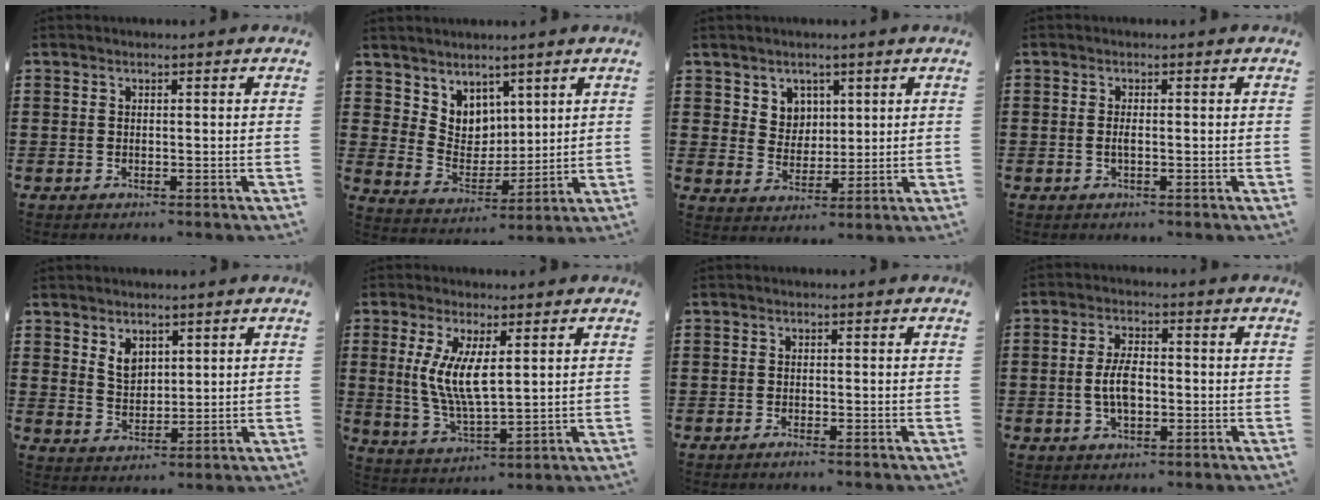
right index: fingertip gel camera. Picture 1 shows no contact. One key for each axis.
{"total": 5.6, "fx": 4.1, "fy": 3.8, "fz": -0.2, "tx": -0.027, "ty": -0.018, "tz": 0.080}
{"total": 4.6, "fx": 2.5, "fy": 3.8, "fz": 0.7, "tx": -0.025, "ty": 0.005, "tz": 0.045}
{"total": 1.1, "fx": -0.3, "fy": 0.2, "fz": 1.0, "tx": -0.021, "ty": -0.003, "tz": -0.005}
{"total": 3.5, "fx": 2.1, "fy": 2.3, "fz": 1.7, "tx": -0.034, "ty": 0.004, "tz": 0.037}
{"total": 7.7, "fx": 1.3, "fy": 2.6, "fz": 7.1, "tx": -0.148, "ty": 0.000, "tz": 0.022}
{"total": 0.8, "fx": -0.7, "fy": -0.1, "fz": 0.3, "tx": -0.008, "ty": -0.003, "tz": -0.014}
{"total": 5.4, "fx": -0.6, "fy": 2.5, "fz": 4.8, "tx": -0.102, "ty": 0.001, "tz": -0.015}